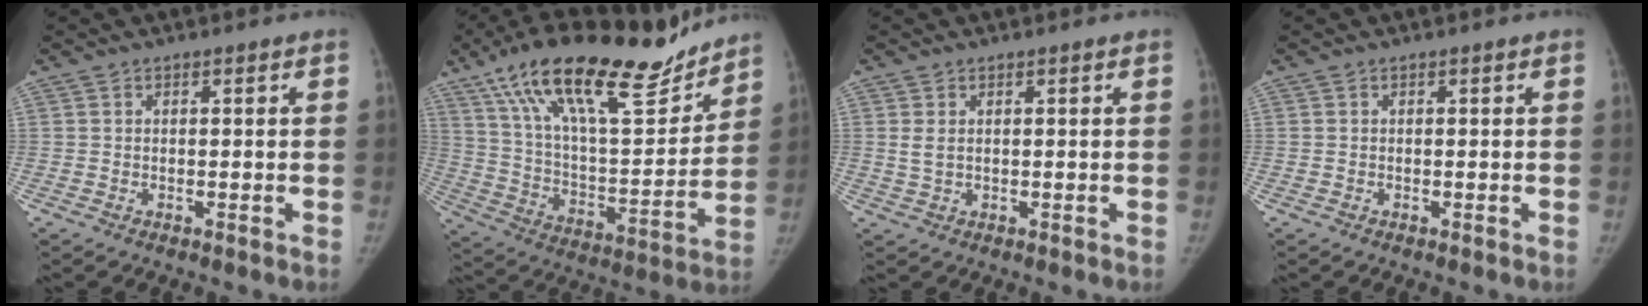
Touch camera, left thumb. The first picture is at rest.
{"total": 27.5, "force": [20.0, 8.7, 16.8], "torque": [-0.246, -0.059, 0.336]}
{"total": 2.1, "force": [0.5, 1.3, 1.5], "torque": [-0.031, 0.000, 0.015]}
{"total": 0.0}